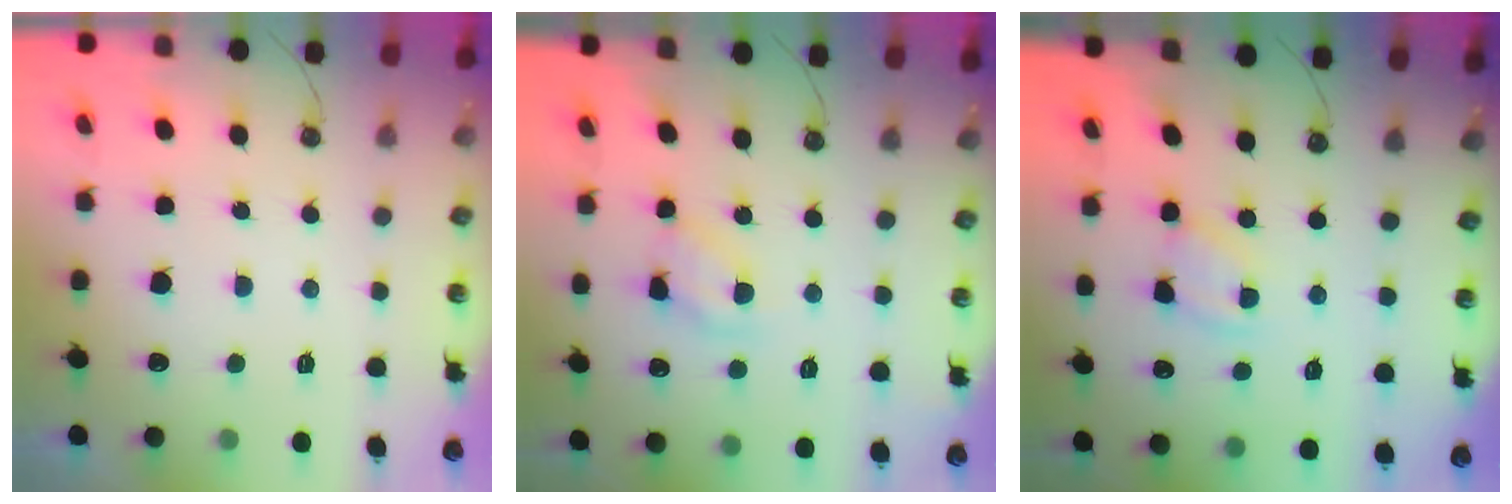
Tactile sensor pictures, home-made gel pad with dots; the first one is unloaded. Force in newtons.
{"total": 10.6, "press": 10.5, "slide": 1.1}
{"total": 2.1, "press": 2.1, "slide": 0.3}